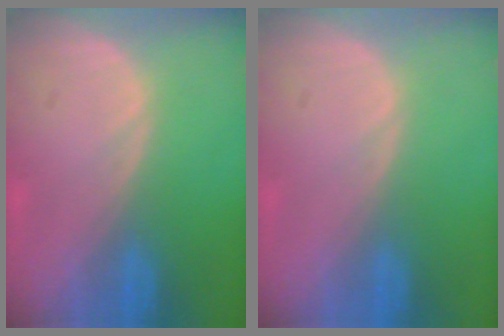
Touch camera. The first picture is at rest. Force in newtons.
{"total": 0.0}